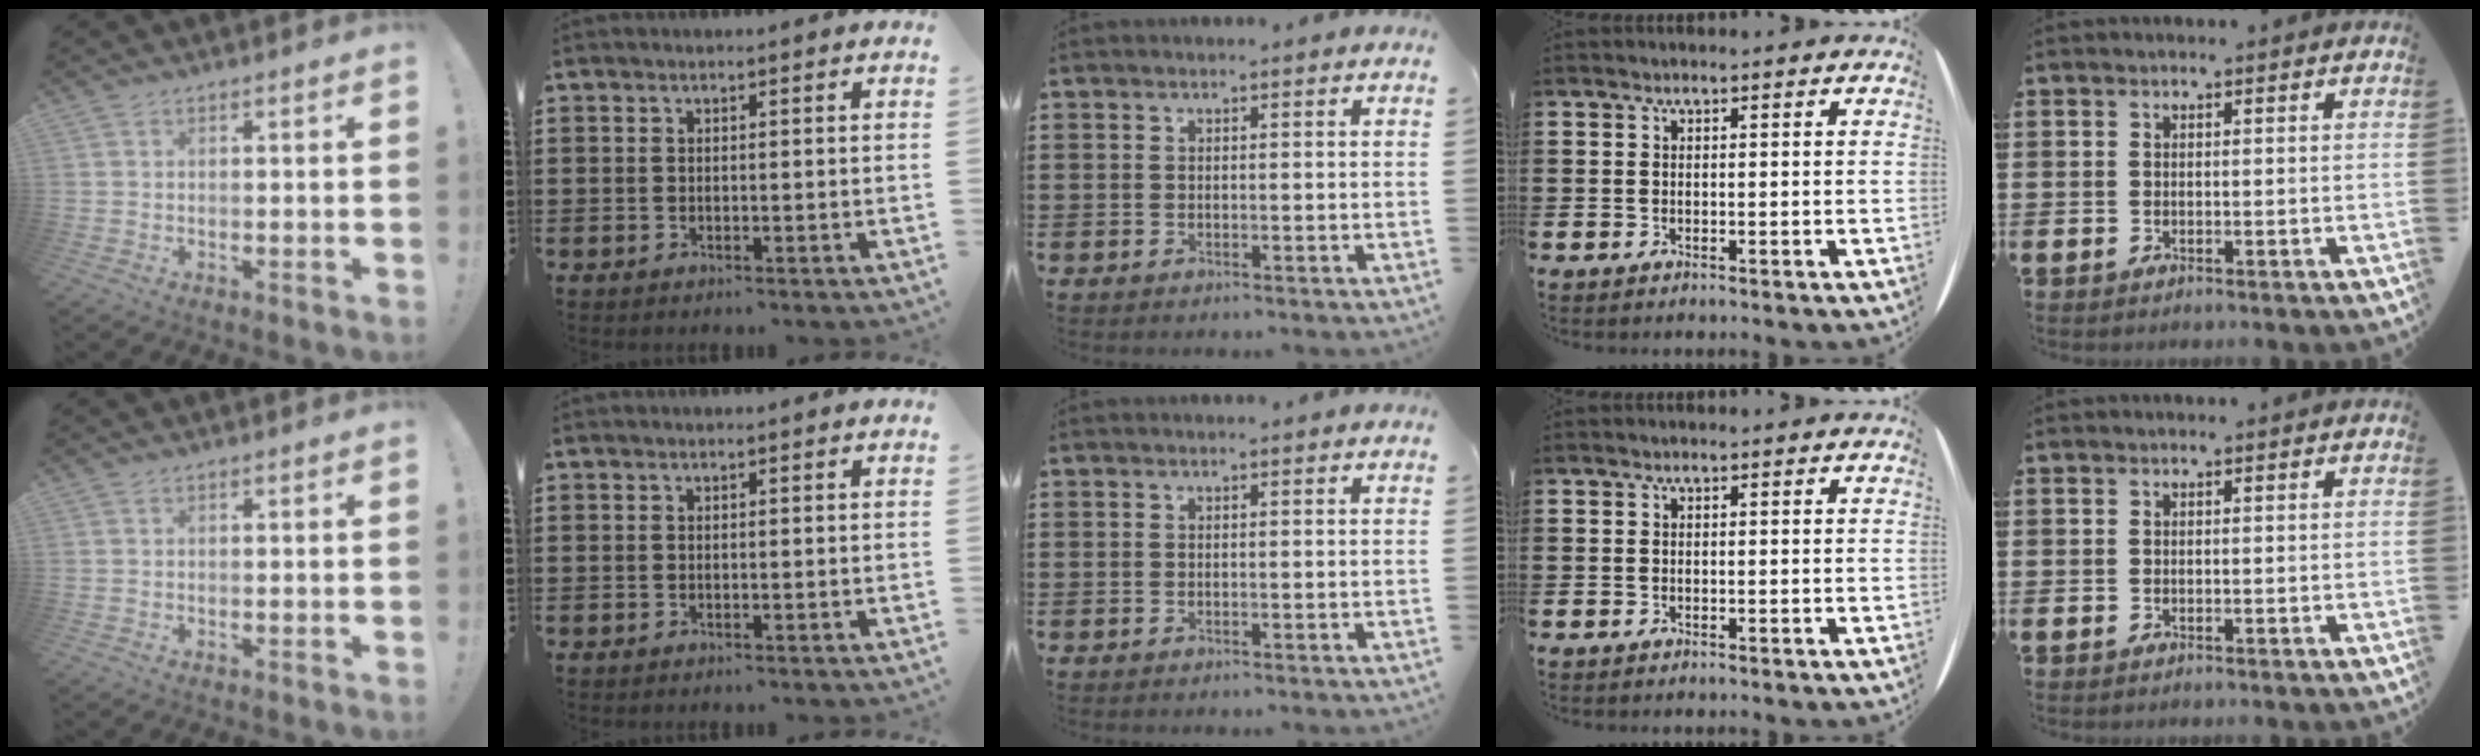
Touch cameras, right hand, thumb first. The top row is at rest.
{}